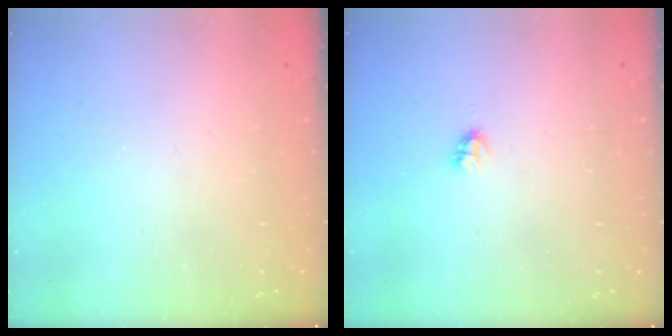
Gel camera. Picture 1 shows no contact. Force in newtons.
{"total": 2.2, "press": 2.2, "slide": 0.2}